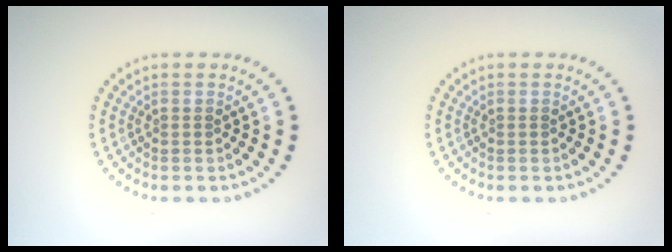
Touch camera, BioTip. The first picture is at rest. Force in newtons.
{"total": 0.0}